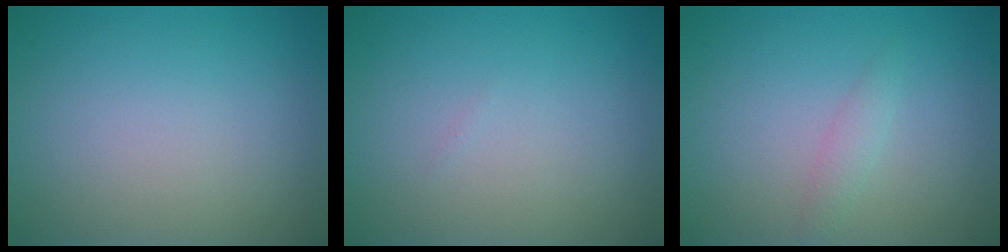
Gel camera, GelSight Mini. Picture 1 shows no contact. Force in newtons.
{"total": 0.0}
{"total": 1.2, "press": 1.2, "slide": 0.0}